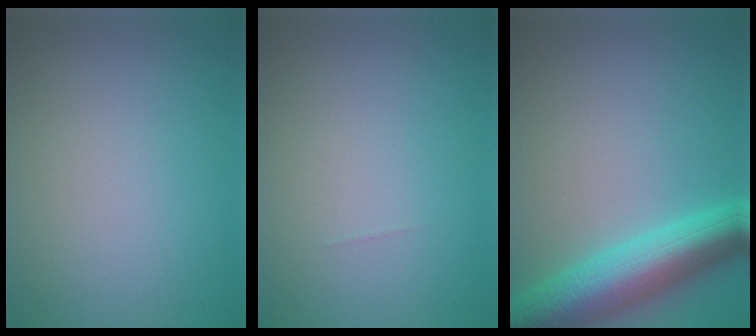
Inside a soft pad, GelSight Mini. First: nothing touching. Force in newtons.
{"total": 0.0}
{"total": 9.0, "press": 9.0, "slide": 0.2}